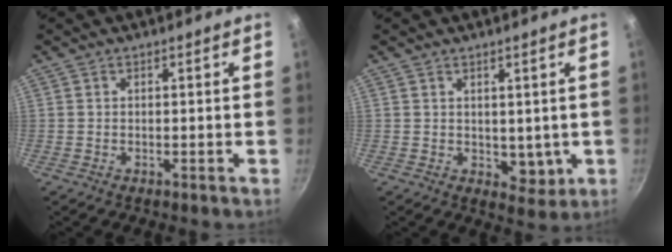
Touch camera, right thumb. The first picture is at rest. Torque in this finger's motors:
{"motor_torque": [-0.31, 0.31, 0.08, 0.19, 0.00]}